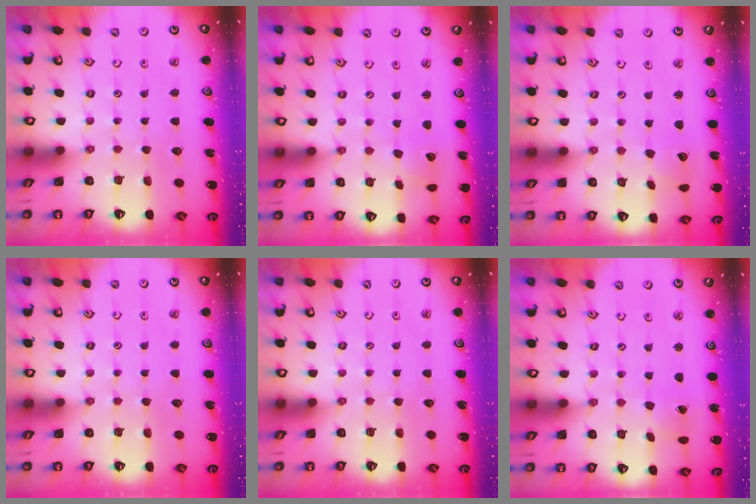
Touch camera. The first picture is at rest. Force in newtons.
{"total": 2.1, "press": 2.1, "slide": 0.2}
{"total": 2.9, "press": 2.9, "slide": 0.2}
{"total": 0.0}
{"total": 0.0}
{"total": 1.4, "press": 1.4, "slide": 0.3}